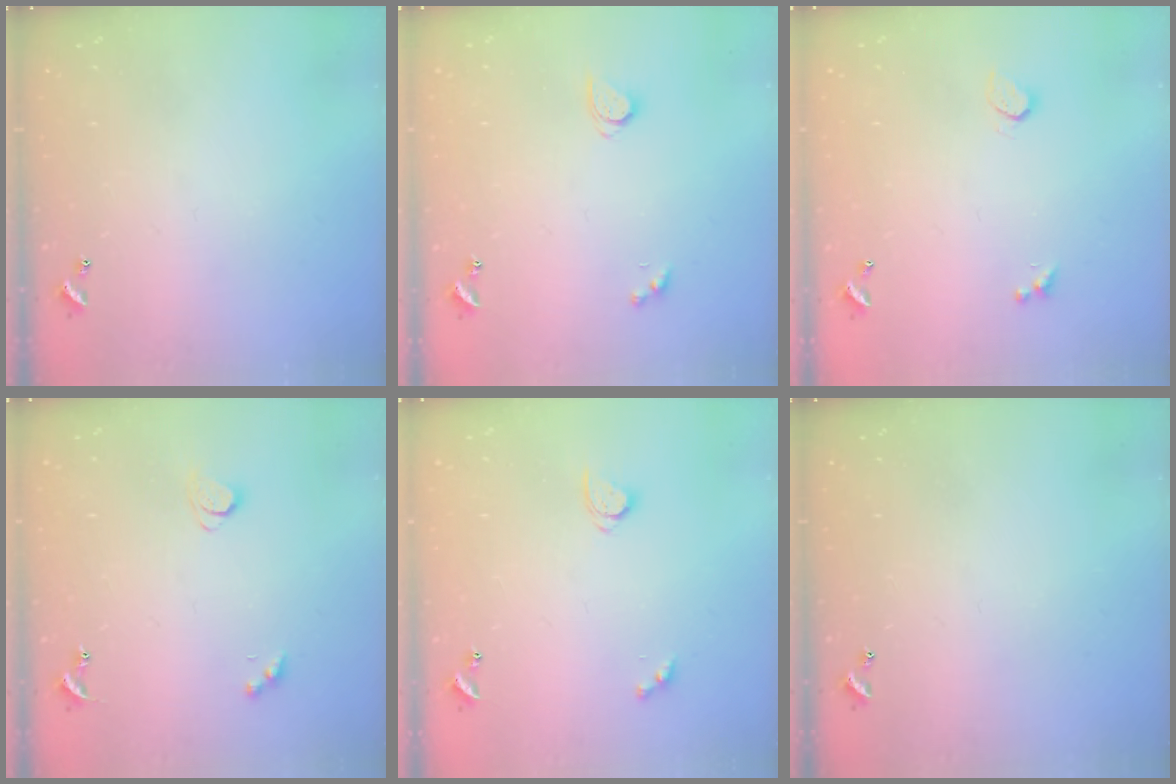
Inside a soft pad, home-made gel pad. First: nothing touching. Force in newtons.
{"total": 2.6, "press": 2.6, "slide": 0.3}
{"total": 0.9, "press": 0.8, "slide": 0.4}
{"total": 1.7, "press": 1.7, "slide": 0.3}
{"total": 2.8, "press": 2.8, "slide": 0.3}
{"total": 0.0}